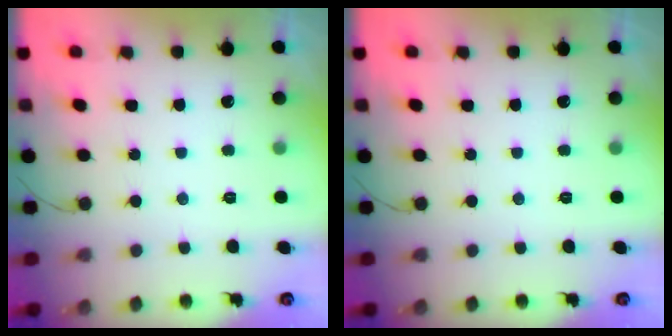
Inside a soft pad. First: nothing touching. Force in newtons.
{"total": 0.0}